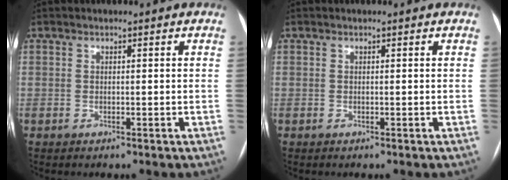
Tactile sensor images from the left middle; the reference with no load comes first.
{"total": 0.0}